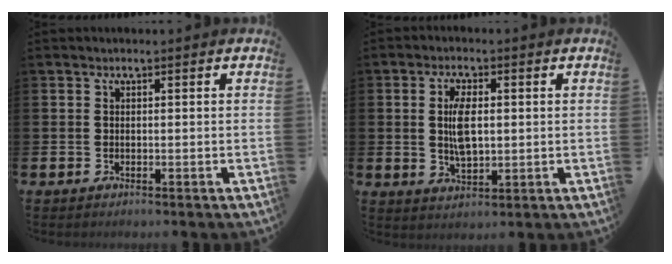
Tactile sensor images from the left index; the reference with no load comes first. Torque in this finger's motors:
{"motor_torque": [0.99, 0.28, 0.65, 0.18]}